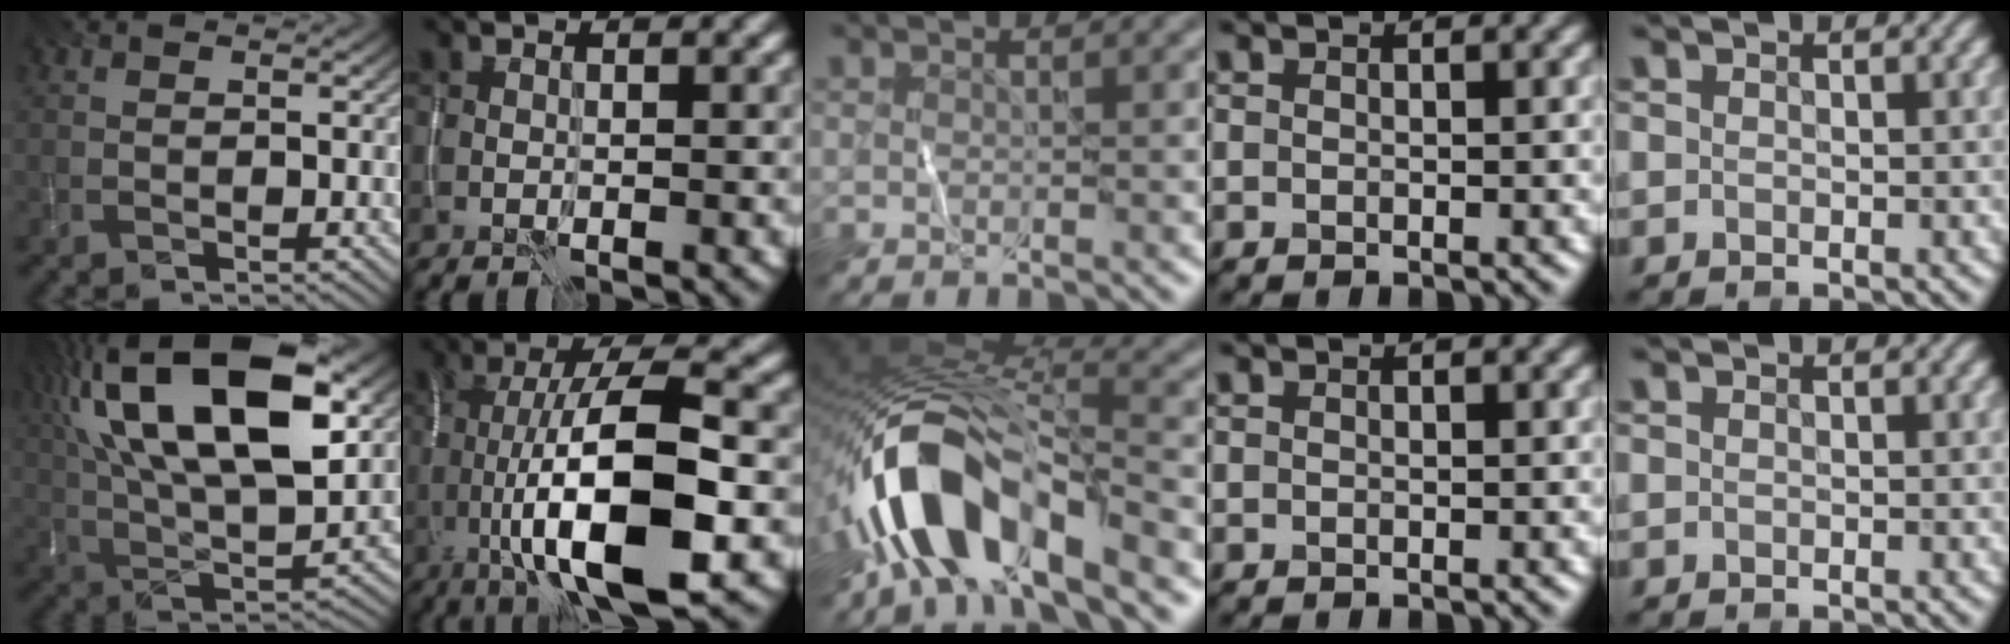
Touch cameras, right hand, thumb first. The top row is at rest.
{"thumb": {"total": 21.3, "force": [8.6, 9.3, 17.2], "torque": [-0.334, 0.045, 0.131]}, "index": {"total": 13.0, "force": [-3.4, 3.7, 12.0], "torque": [-0.192, 0.009, -0.061]}, "middle": {"total": 10.5, "force": [-5.9, 4.2, 7.7], "torque": [-0.137, 0.010, -0.118]}}